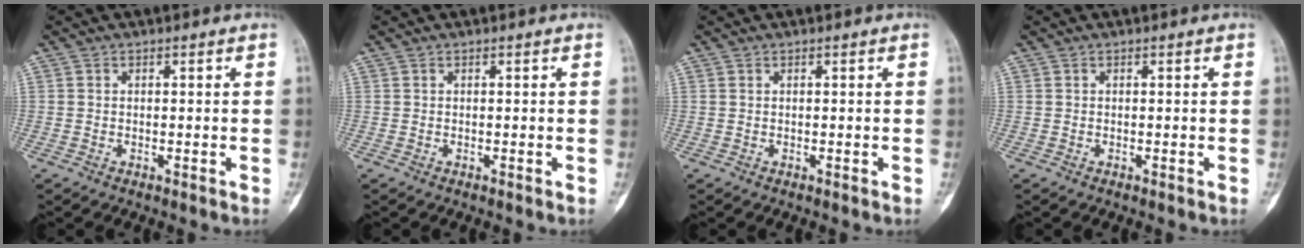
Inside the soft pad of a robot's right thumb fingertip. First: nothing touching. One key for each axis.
{"total": 0.0}
{"total": 0.0}
{"total": 0.0}